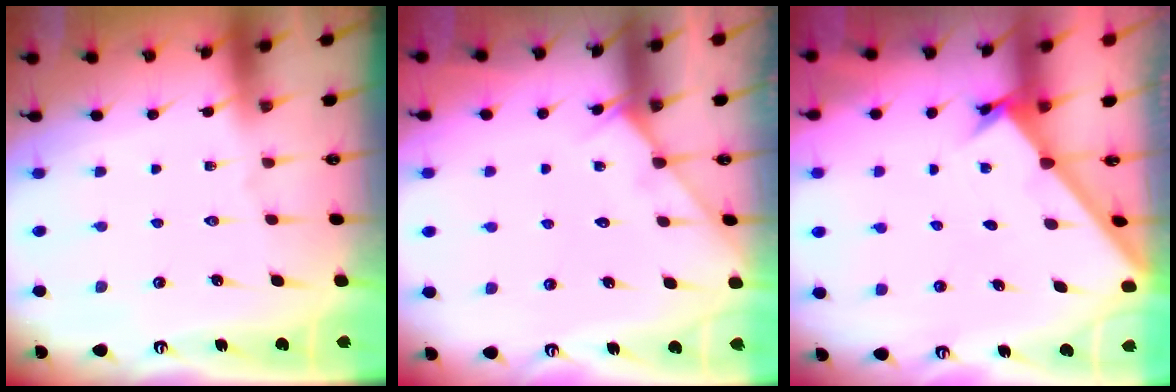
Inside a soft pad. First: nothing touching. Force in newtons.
{"total": 3.9, "press": 3.8, "slide": 0.6}
{"total": 1.6, "press": 1.6, "slide": 0.1}